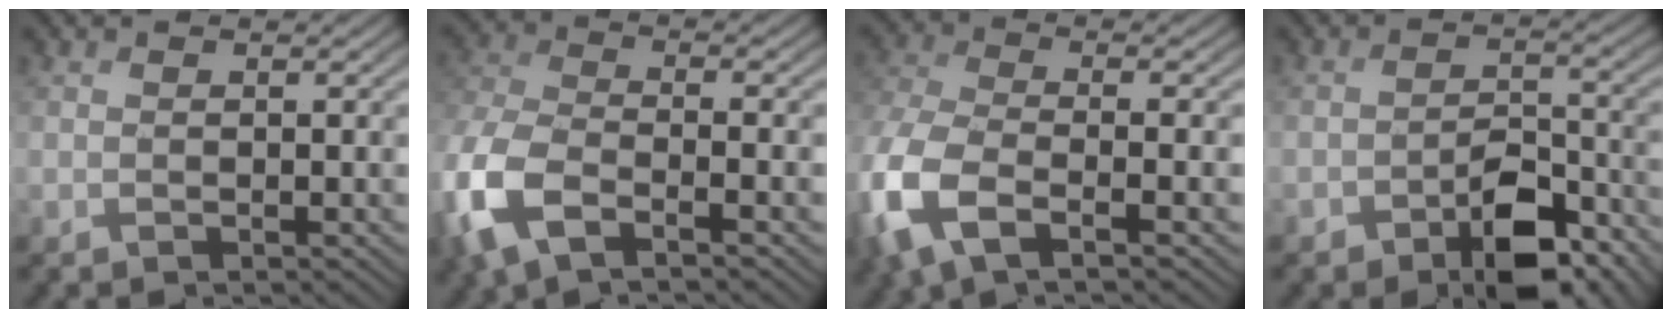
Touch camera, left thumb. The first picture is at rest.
{"total": 9.8, "force": [-4.6, 4.6, 7.3], "torque": [-0.191, -0.017, -0.102]}
{"total": 10.0, "force": [-4.0, 4.3, 8.1], "torque": [-0.219, -0.021, -0.085]}
{"total": 7.9, "force": [-4.7, 3.6, 5.1], "torque": [-0.076, -0.003, -0.074]}